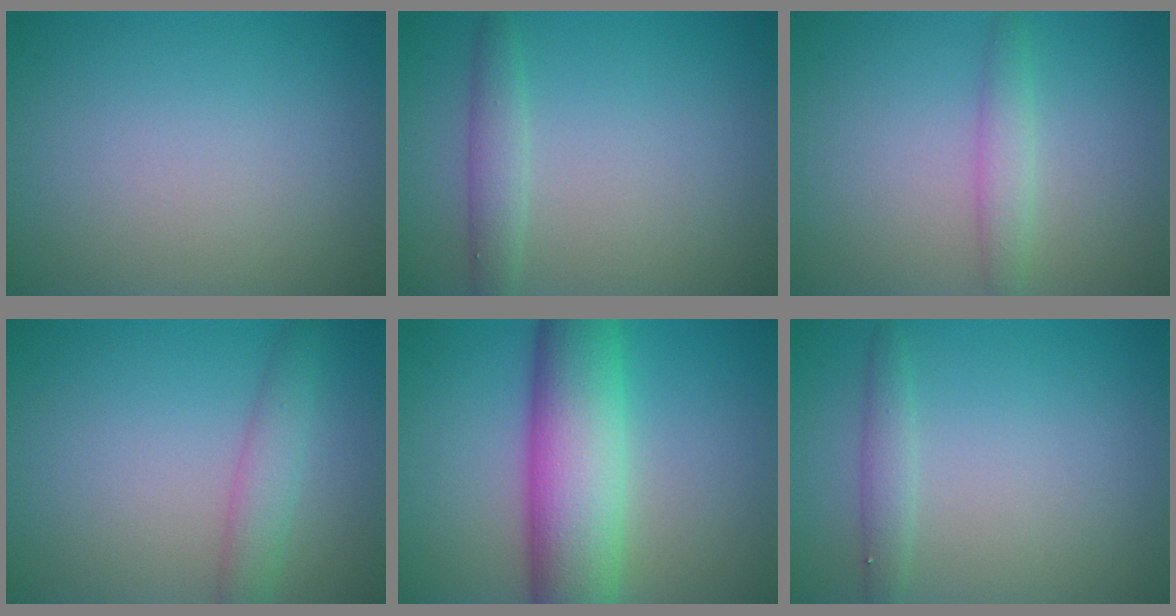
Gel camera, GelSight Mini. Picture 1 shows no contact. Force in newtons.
{"total": 2.1, "press": 2.1, "slide": 0.1}
{"total": 2.1, "press": 2.1, "slide": 0.0}
{"total": 2.8, "press": 2.8, "slide": 0.1}
{"total": 10.3, "press": 10.3, "slide": 0.2}
{"total": 1.6, "press": 1.6, "slide": 0.0}